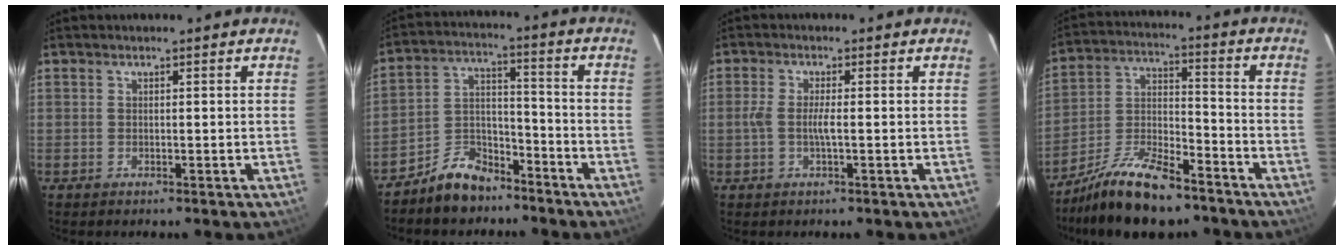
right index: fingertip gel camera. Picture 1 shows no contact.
{"total": 9.2, "force": [-7.2, 4.8, 3.2], "torque": [-0.073, 0.036, -0.122]}
{"total": 3.2, "force": [-0.6, 0.3, 3.1], "torque": [-0.062, 0.001, -0.013]}
{"total": 16.0, "force": [-12.1, 5.3, 9.0], "torque": [-0.189, -0.001, -0.219]}